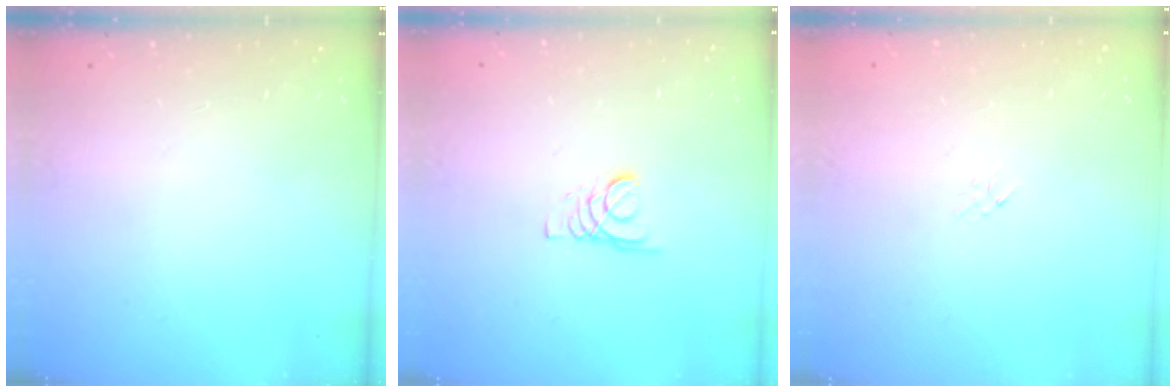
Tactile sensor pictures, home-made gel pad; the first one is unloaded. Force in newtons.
{"total": 1.8, "press": 1.8, "slide": 0.2}
{"total": 0.9, "press": 0.8, "slide": 0.4}